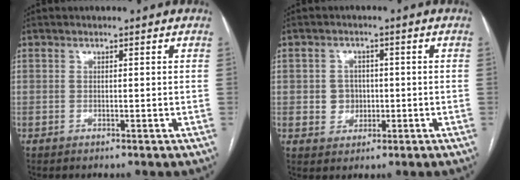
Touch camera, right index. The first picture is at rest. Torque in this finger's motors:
{"motor_torque": [0.61, 0.10, 0.28, 0.01]}